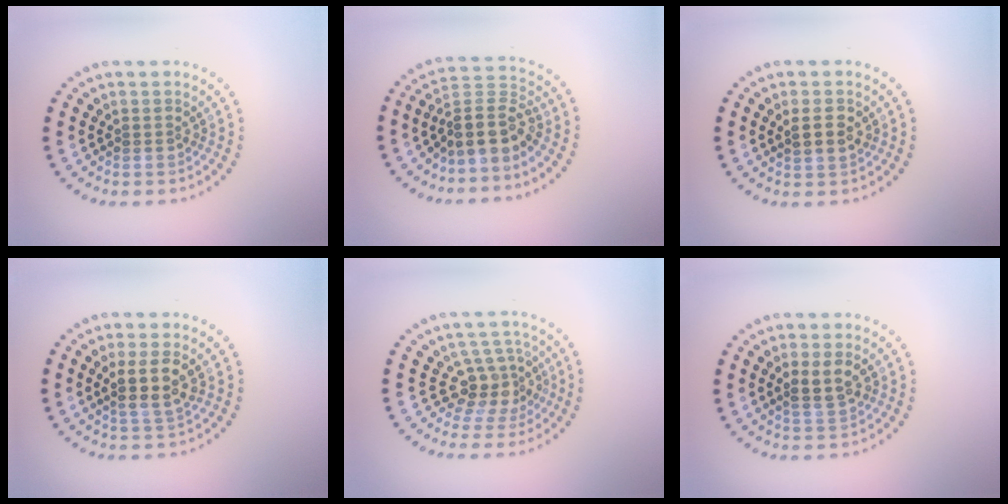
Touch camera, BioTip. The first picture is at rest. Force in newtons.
{"total": 4.0, "press": 3.1, "slide": 2.6}
{"total": 2.1, "press": 2.0, "slide": 0.7}
{"total": 3.1, "press": 2.8, "slide": 1.3}
{"total": 3.6, "press": 2.9, "slide": 2.2}
{"total": 2.7, "press": 2.7, "slide": 0.4}